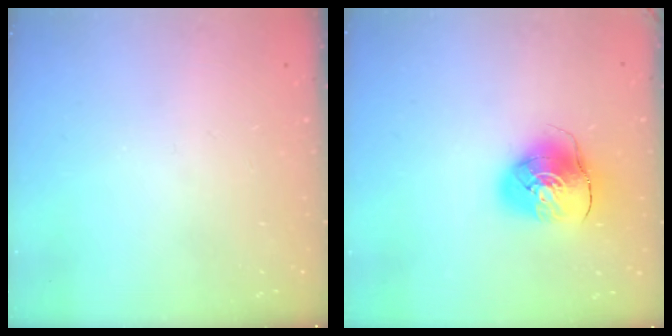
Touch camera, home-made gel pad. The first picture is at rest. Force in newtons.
{"total": 10.2, "press": 10.1, "slide": 1.4}